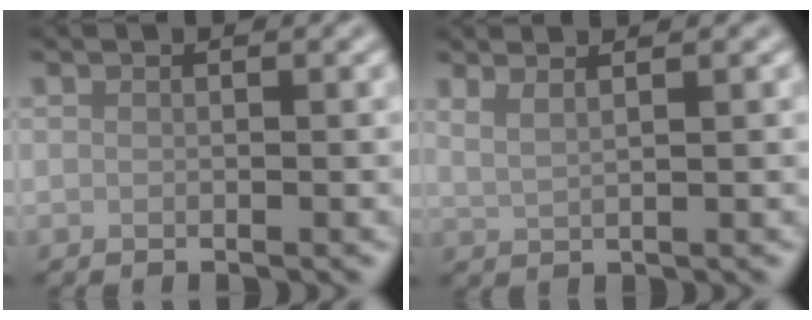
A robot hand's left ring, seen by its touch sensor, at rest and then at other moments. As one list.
[{"total": 2.6, "force": [1.8, 0.9, 1.6], "torque": [-0.016, 0.004, 0.015]}]